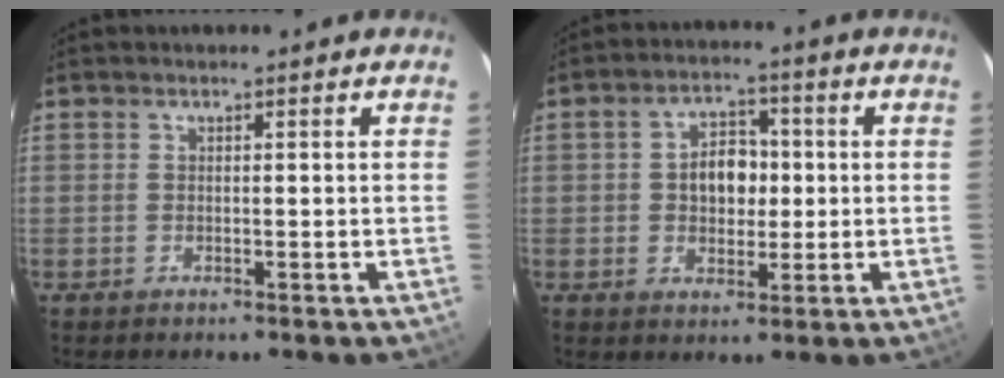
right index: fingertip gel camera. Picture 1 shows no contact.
{"total": 6.9, "force": [0.3, 5.0, 4.7], "torque": [-0.083, 0.017, 0.008]}